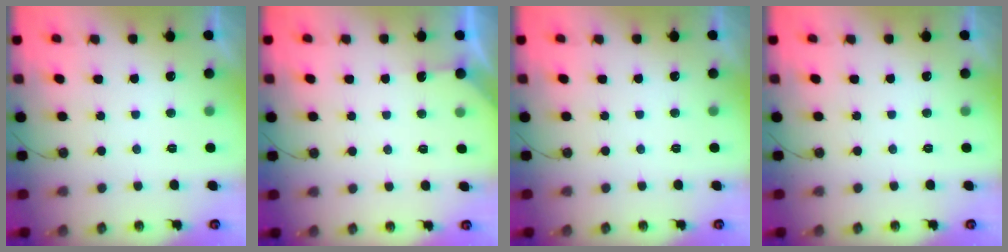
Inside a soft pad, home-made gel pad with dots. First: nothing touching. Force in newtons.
{"total": 3.3, "press": 3.3, "slide": 0.4}
{"total": 0.0}
{"total": 0.0}